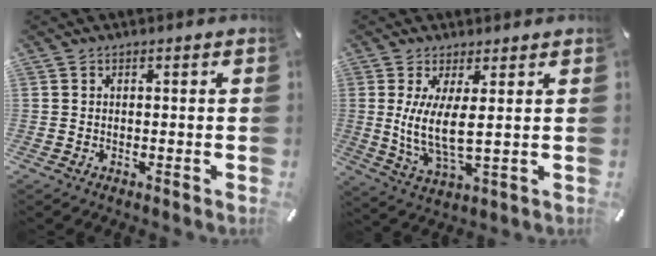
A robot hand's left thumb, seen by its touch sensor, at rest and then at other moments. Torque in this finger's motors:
{"motor_torque": [1.48, 1.41, 1.33, -0.13, 0.33]}